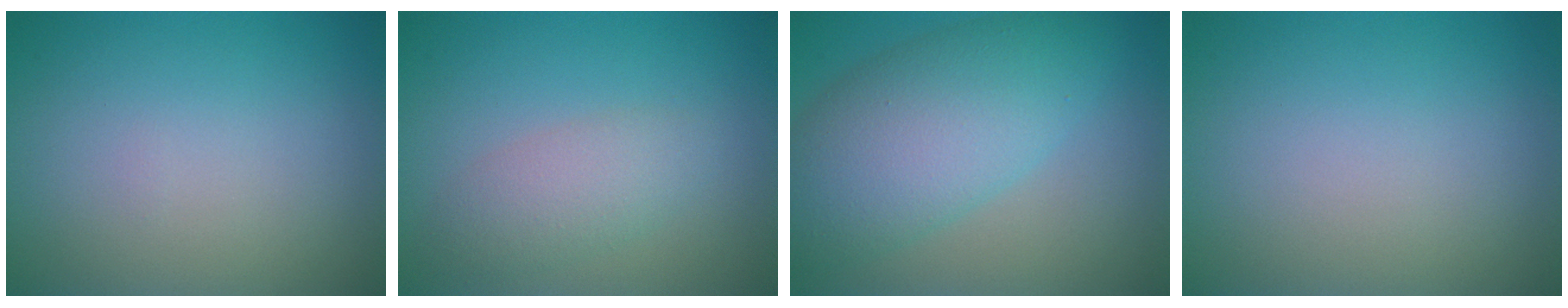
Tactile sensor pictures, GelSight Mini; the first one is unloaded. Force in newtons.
{"total": 2.8, "press": 2.8, "slide": 0.0}
{"total": 7.9, "press": 7.9, "slide": 0.2}
{"total": 0.0}